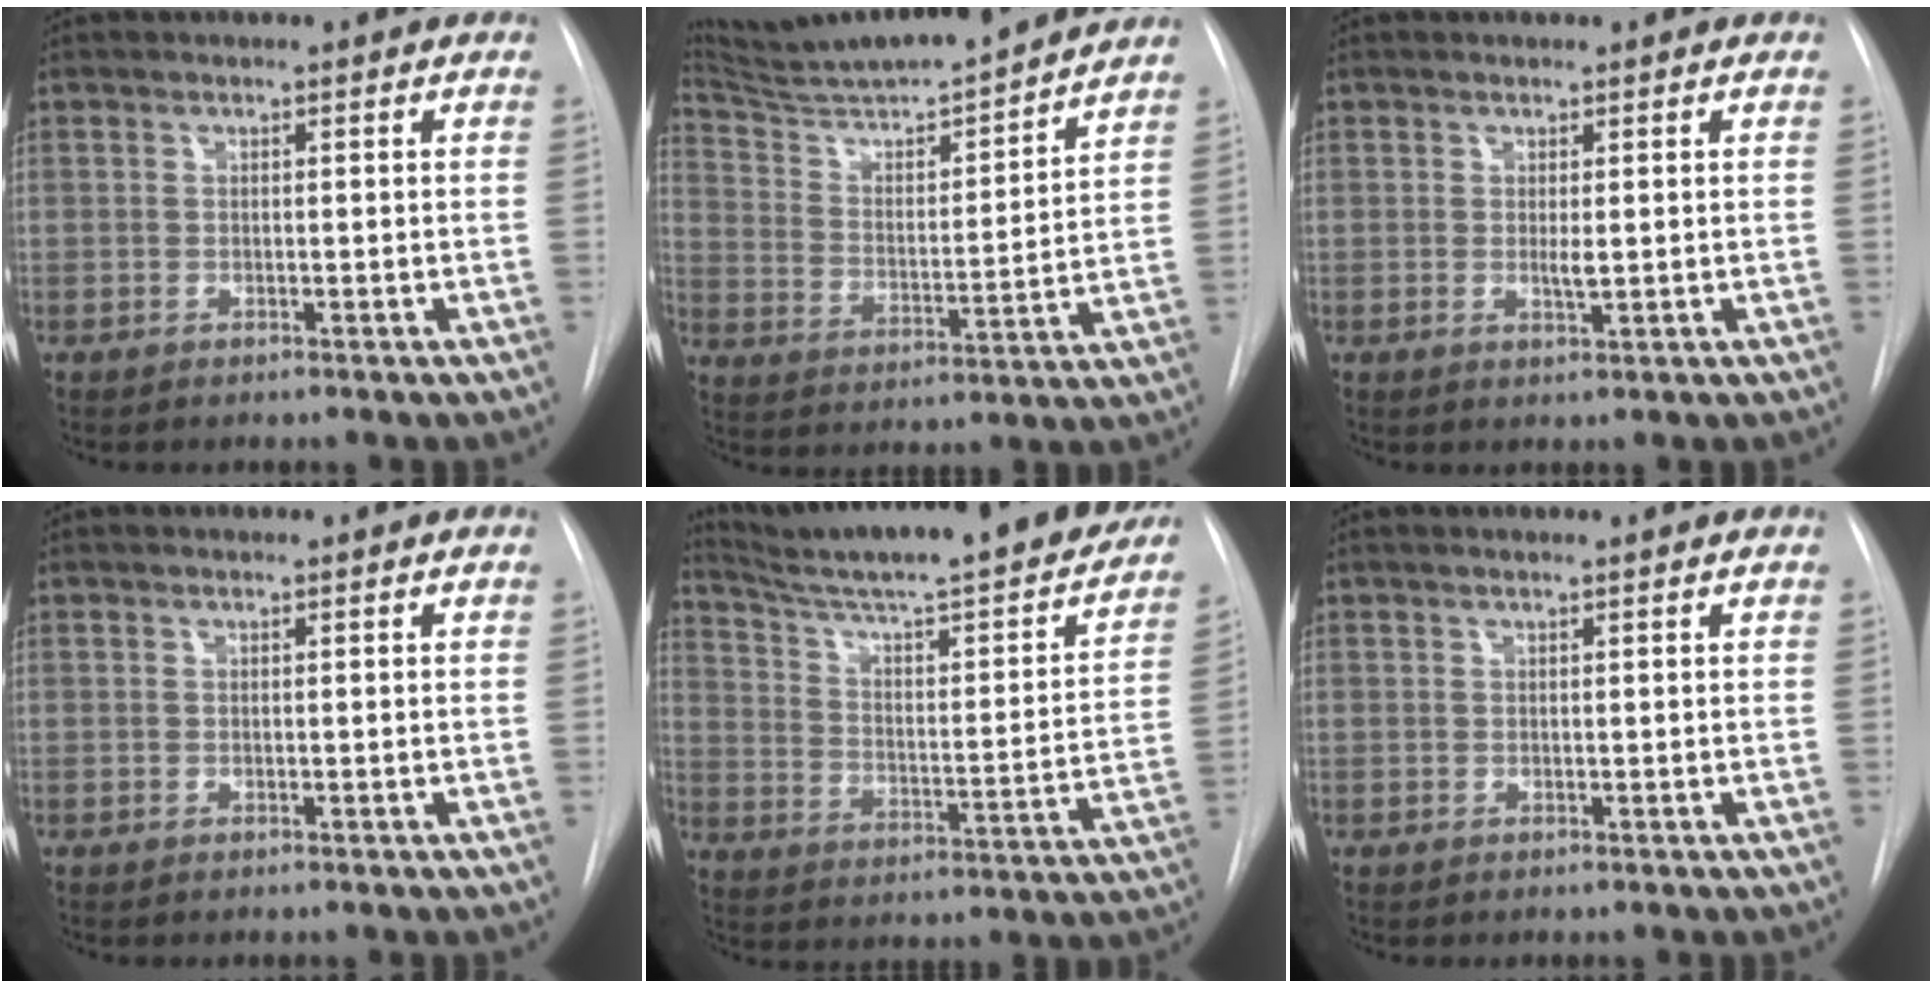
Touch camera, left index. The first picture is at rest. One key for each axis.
{"total": 22.0, "fx": 20.2, "fy": 0.5, "fz": 8.9, "tx": -0.153, "ty": -0.012, "tz": 0.315}
{"total": 1.3, "fx": 0.2, "fy": 0.2, "fz": 1.3, "tx": -0.026, "ty": -0.004, "tz": 0.006}
{"total": 0.0}
{"total": 29.7, "fx": 26.1, "fy": 3.0, "fz": 14.0, "tx": -0.216, "ty": -0.061, "tz": 0.351}
{"total": 0.5, "fx": 0.5, "fy": -0.1, "fz": 0.3, "tx": -0.007, "ty": 0.010, "tz": 0.013}